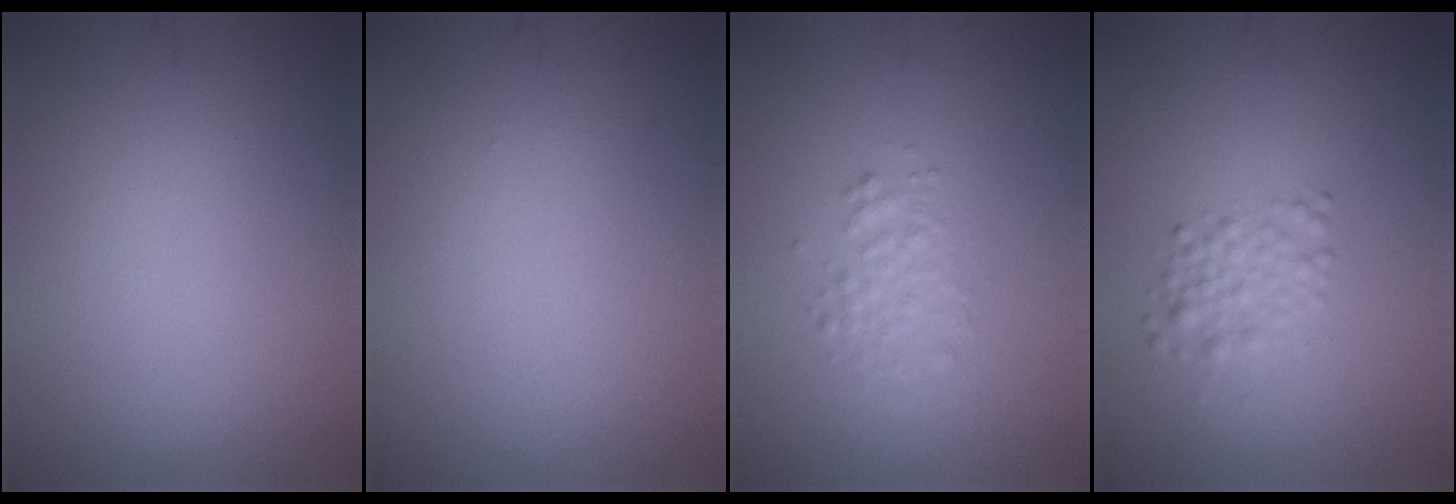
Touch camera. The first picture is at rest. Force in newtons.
{"total": 0.0}
{"total": 1.7, "press": 1.7, "slide": 0.1}
{"total": 2.0, "press": 2.0, "slide": 0.1}